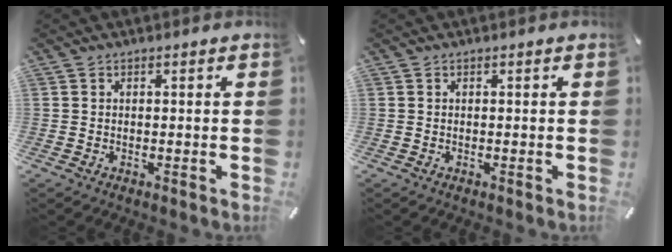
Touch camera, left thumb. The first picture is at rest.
{"total": 0.0}